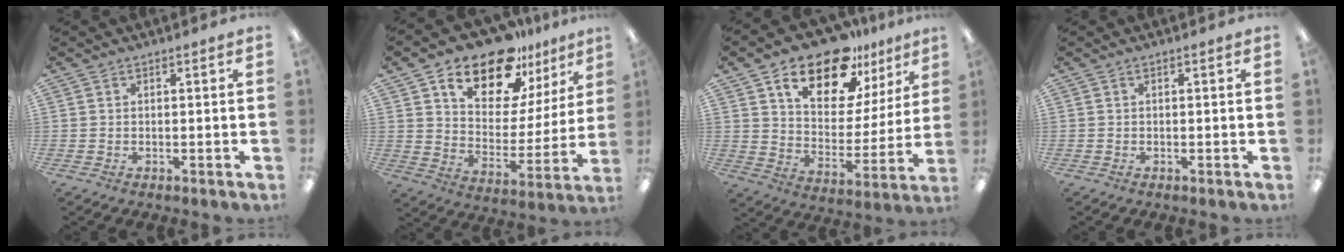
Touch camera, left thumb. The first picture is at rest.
{"total": 16.7, "force": [13.6, 7.3, 6.4], "torque": [-0.118, -0.104, 0.240]}
{"total": 18.1, "force": [13.1, 8.4, 9.2], "torque": [-0.157, -0.078, 0.228]}
{"total": 0.0}